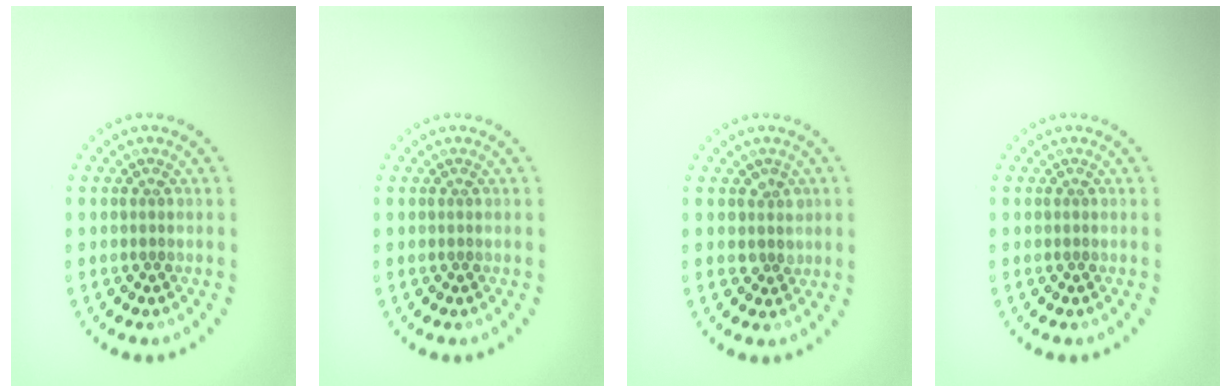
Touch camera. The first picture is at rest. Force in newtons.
{"total": 0.0}
{"total": 1.7, "press": 1.4, "slide": 0.9}
{"total": 0.0}